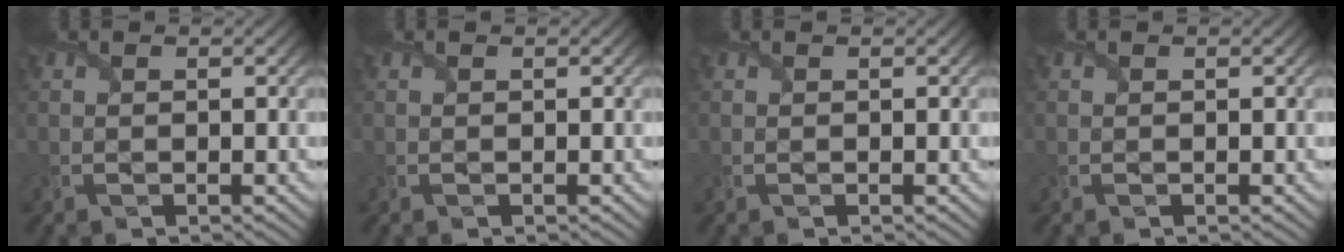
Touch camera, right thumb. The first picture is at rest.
{"total": 0.0}
{"total": 0.0}
{"total": 0.0}